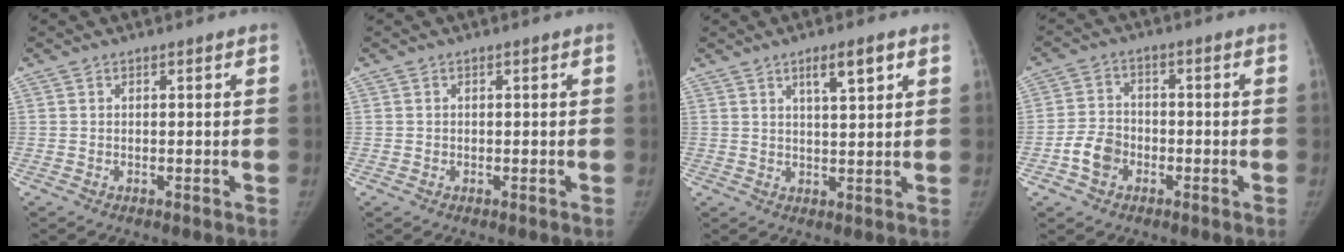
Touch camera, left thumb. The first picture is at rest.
{"total": 0.5, "force": [-0.2, 0.5, -0.1], "torque": [0.005, 0.005, -0.004]}
{"total": 5.3, "force": [2.7, 1.1, 4.4], "torque": [-0.064, -0.009, 0.044]}
{"total": 6.1, "force": [-2.5, 4.7, 2.9], "torque": [-0.040, 0.023, -0.048]}